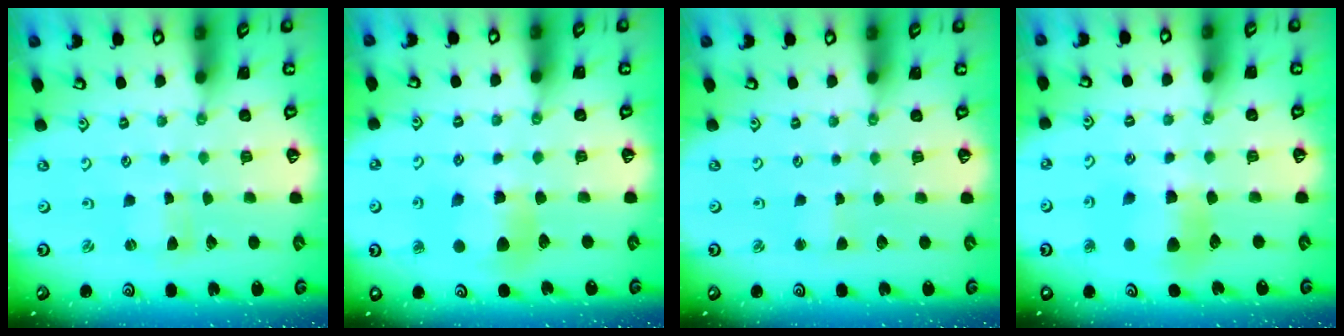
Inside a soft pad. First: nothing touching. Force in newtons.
{"total": 9.0, "press": 8.9, "slide": 1.0}
{"total": 2.2, "press": 2.2, "slide": 0.2}
{"total": 9.2, "press": 9.1, "slide": 1.3}